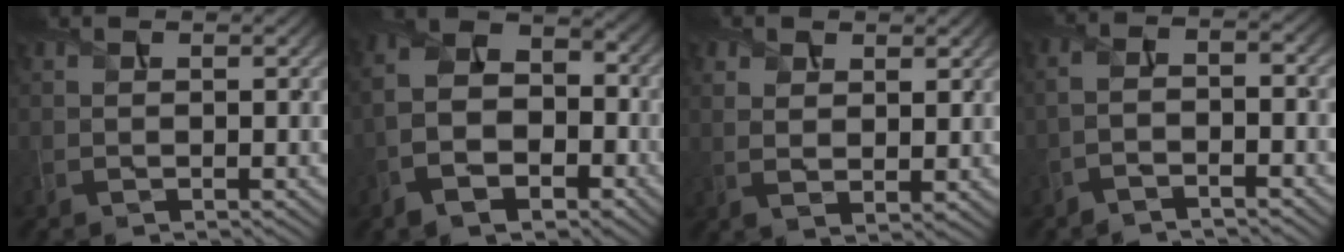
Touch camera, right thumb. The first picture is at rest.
{"total": 10.7, "force": [-4.3, 7.1, 6.7], "torque": [-0.148, -0.029, -0.089]}
{"total": 3.7, "force": [1.8, 2.0, 2.5], "torque": [-0.052, -0.004, 0.037]}
{"total": 3.8, "force": [-2.4, 0.6, 2.8], "torque": [-0.063, 0.000, -0.055]}